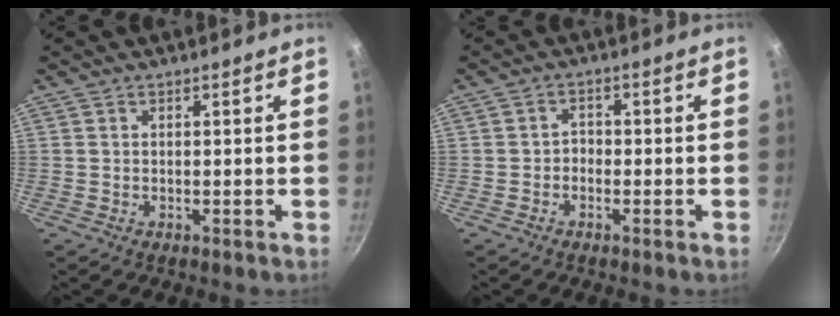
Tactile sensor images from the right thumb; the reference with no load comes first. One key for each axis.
{"total": 1.9, "fx": -0.8, "fy": 1.5, "fz": 0.9, "tx": -0.002, "ty": 0.013, "tz": -0.018}